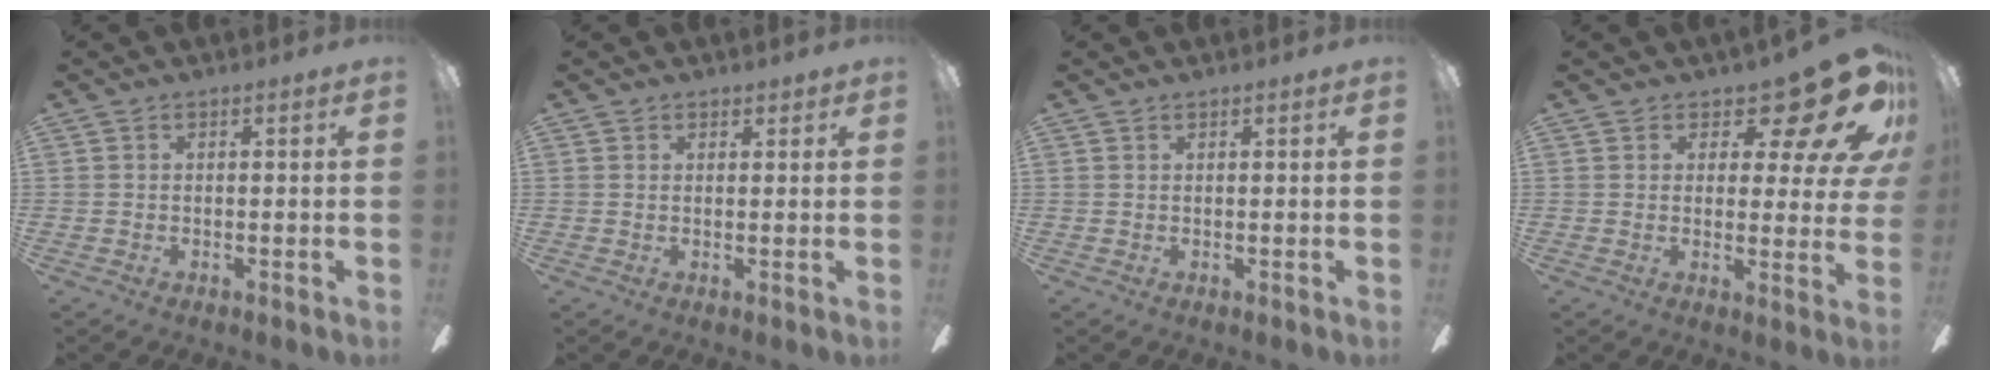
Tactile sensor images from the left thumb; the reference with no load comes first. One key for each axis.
{"total": 1.7, "fx": 1.4, "fy": 1.0, "fz": 0.1, "tx": -0.002, "ty": 0.000, "tz": 0.028}
{"total": 0.7, "fx": 0.6, "fy": 0.1, "fz": -0.1, "tx": 0.000, "ty": 0.000, "tz": 0.012}
{"total": 15.9, "fx": 10.3, "fy": 6.3, "fz": 10.4, "tx": -0.135, "ty": -0.072, "tz": 0.173}